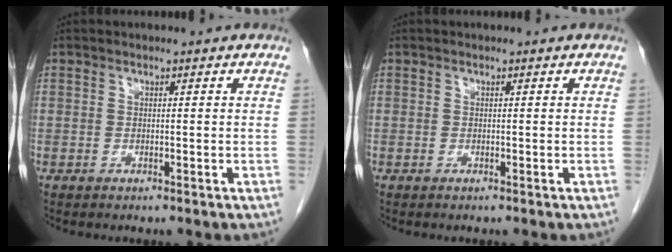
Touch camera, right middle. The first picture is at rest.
{"total": 0.0}